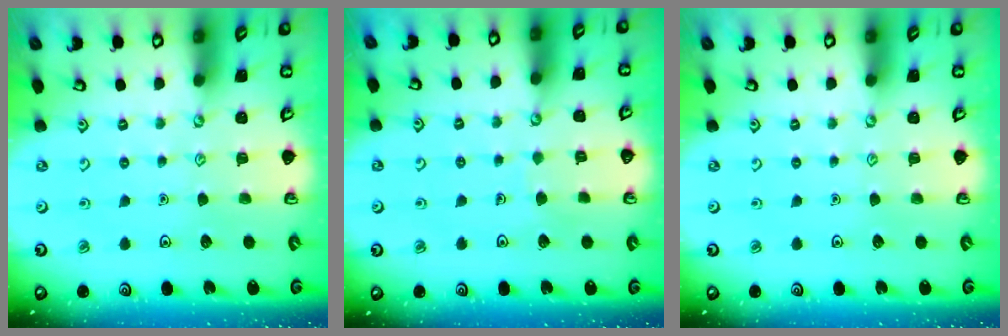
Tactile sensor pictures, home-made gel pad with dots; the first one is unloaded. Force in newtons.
{"total": 1.8, "press": 1.8, "slide": 0.0}
{"total": 0.0}